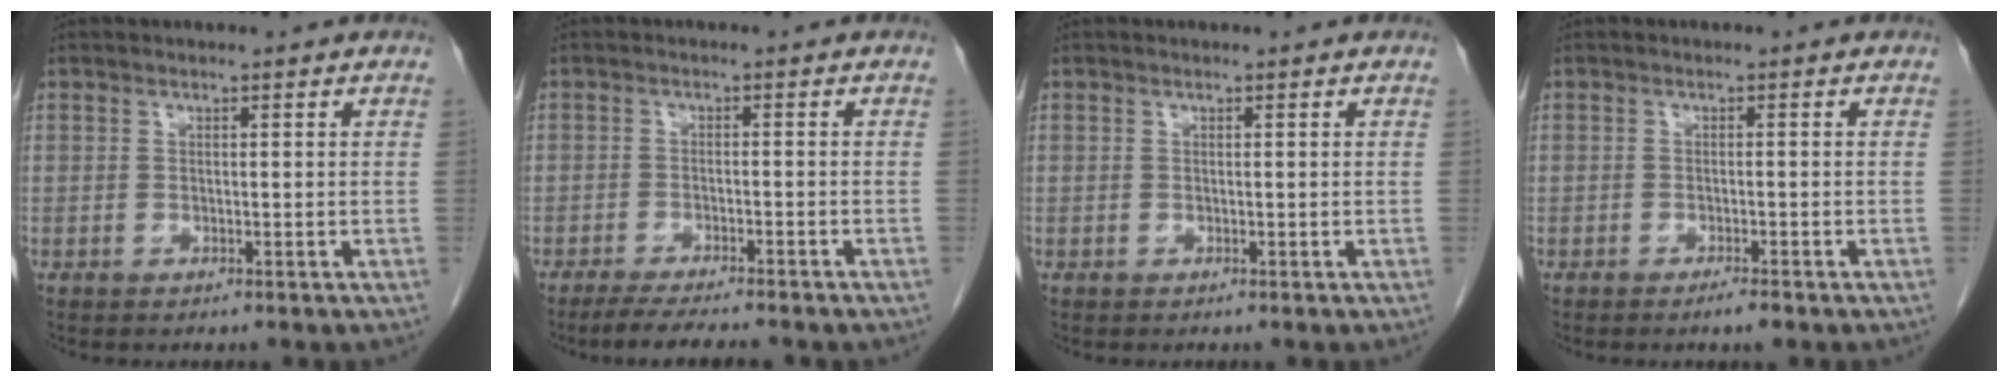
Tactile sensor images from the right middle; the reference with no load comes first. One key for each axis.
{"total": 7.9, "fx": -6.8, "fy": 0.8, "fz": 4.0, "tx": -0.060, "ty": -0.015, "tz": -0.102}
{"total": 0.0}
{"total": 1.7, "fx": -1.3, "fy": 0.1, "fz": 1.1, "tx": -0.020, "ty": -0.002, "tz": -0.020}